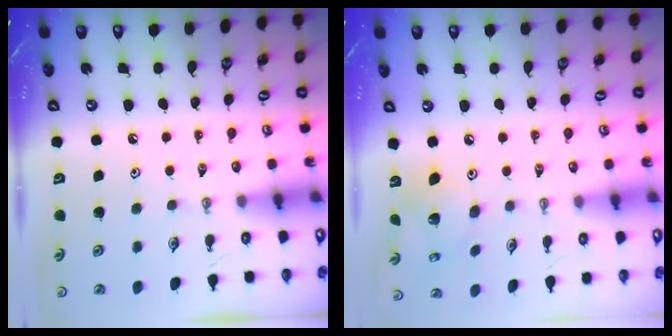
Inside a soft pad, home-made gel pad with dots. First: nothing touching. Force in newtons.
{"total": 9.0, "press": 9.0, "slide": 0.4}